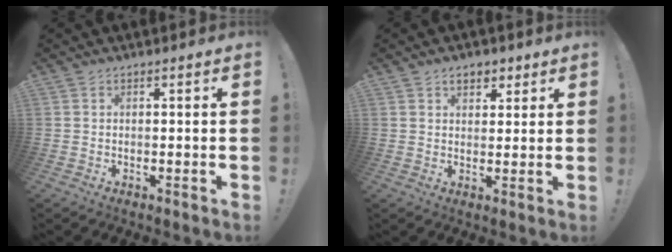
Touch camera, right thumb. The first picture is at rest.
{"total": 4.3, "force": [2.4, 3.1, 1.9], "torque": [-0.021, -0.005, 0.041]}